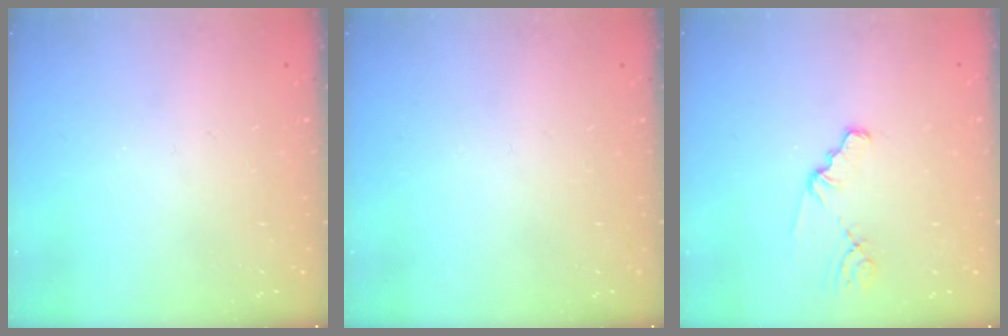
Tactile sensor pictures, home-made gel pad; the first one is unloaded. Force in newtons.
{"total": 0.0}
{"total": 1.8, "press": 1.8, "slide": 0.2}